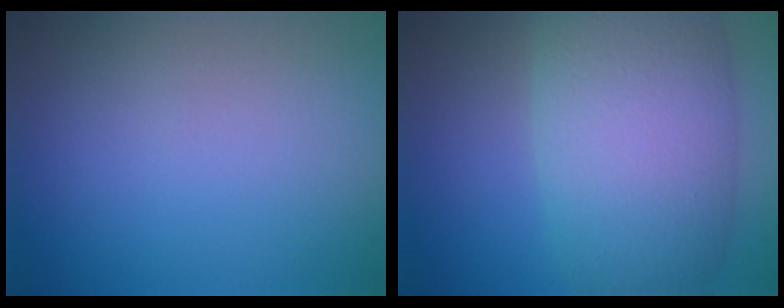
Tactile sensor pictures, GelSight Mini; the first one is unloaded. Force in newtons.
{"total": 10.3, "press": 10.3, "slide": 0.4}